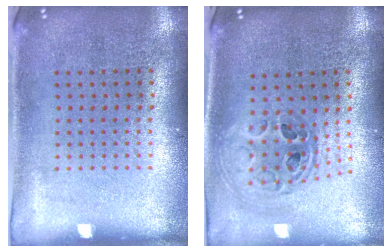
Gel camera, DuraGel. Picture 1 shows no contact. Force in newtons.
{"total": 1.0, "press": 1.0, "slide": 0.2}